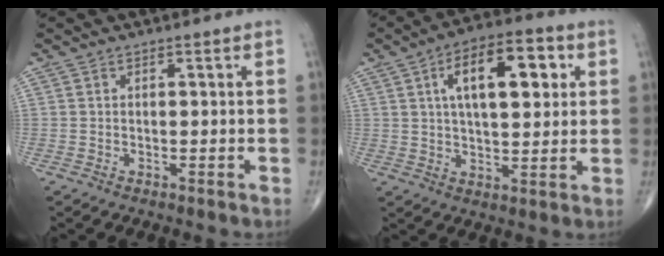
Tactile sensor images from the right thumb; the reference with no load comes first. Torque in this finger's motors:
{"motor_torque": [0.28, 3.15, 1.10, 0.28, 0.14]}